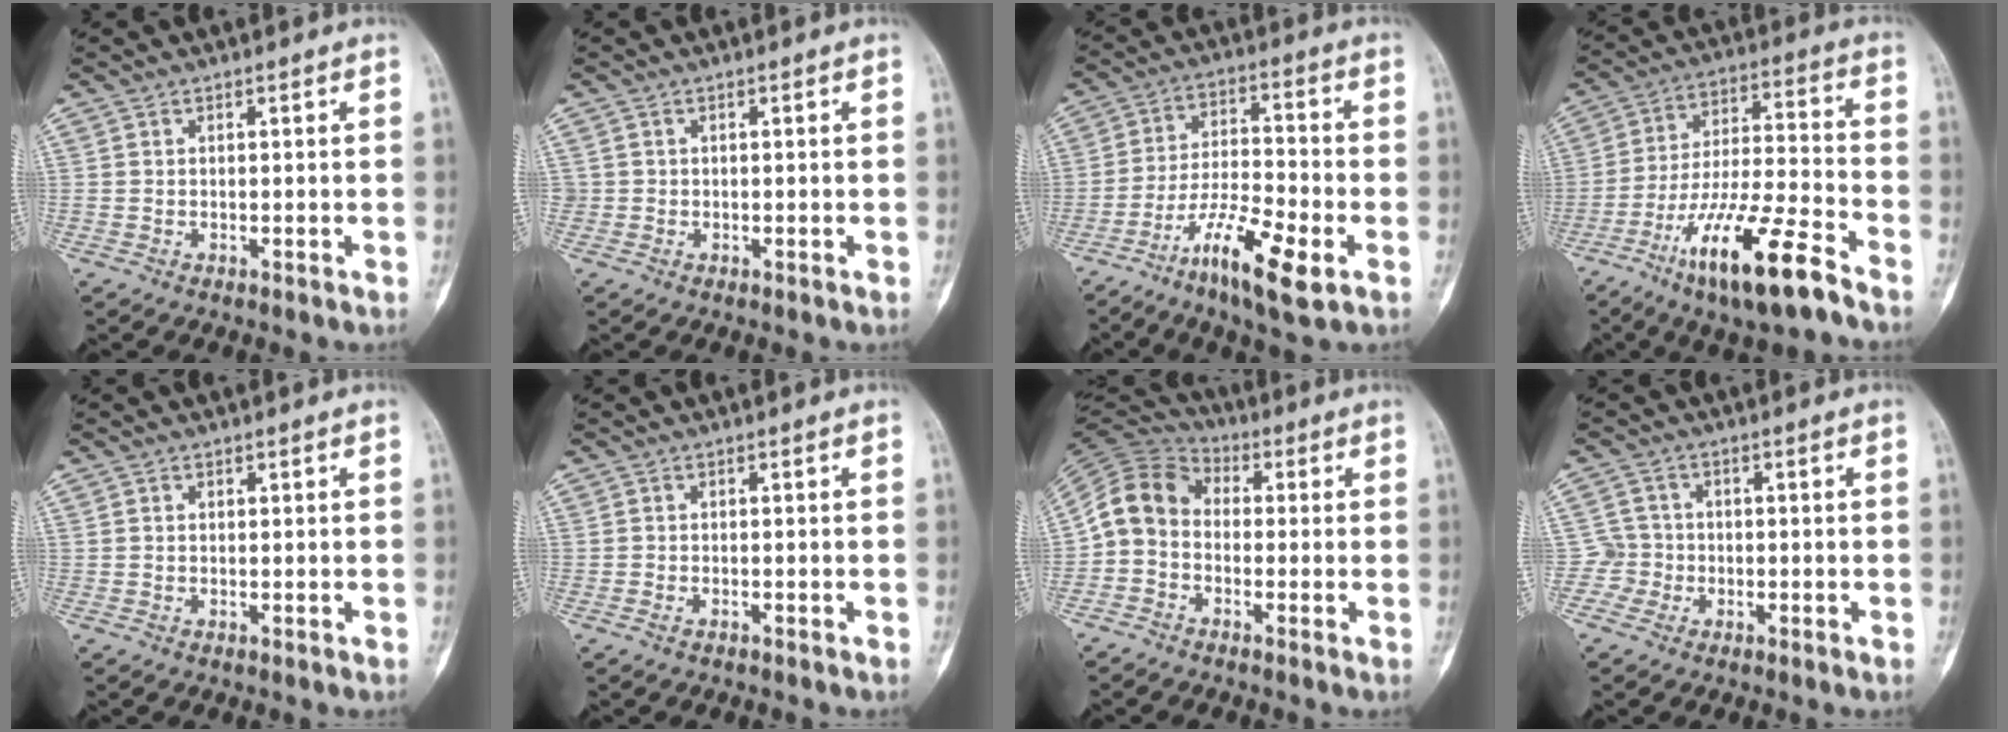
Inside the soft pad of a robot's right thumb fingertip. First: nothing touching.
{"total": 0.7, "force": [-0.1, 0.7, 0.0], "torque": [0.007, 0.006, -0.003]}
{"total": 13.6, "force": [-6.7, 3.1, 11.5], "torque": [-0.212, 0.024, -0.119]}
{"total": 18.2, "force": [-11.1, 3.4, 14.1], "torque": [-0.271, 0.056, -0.197]}
{"total": 0.6, "force": [0.2, 0.4, 0.3], "torque": [0.000, 0.000, 0.005]}
{"total": 0.7, "force": [-0.5, 0.3, 0.5], "torque": [-0.012, 0.003, -0.008]}
{"total": 9.0, "force": [-1.1, 7.3, 5.2], "torque": [-0.088, 0.038, -0.042]}
{"total": 3.4, "force": [-1.1, 3.2, -0.3], "torque": [0.028, 0.013, -0.030]}